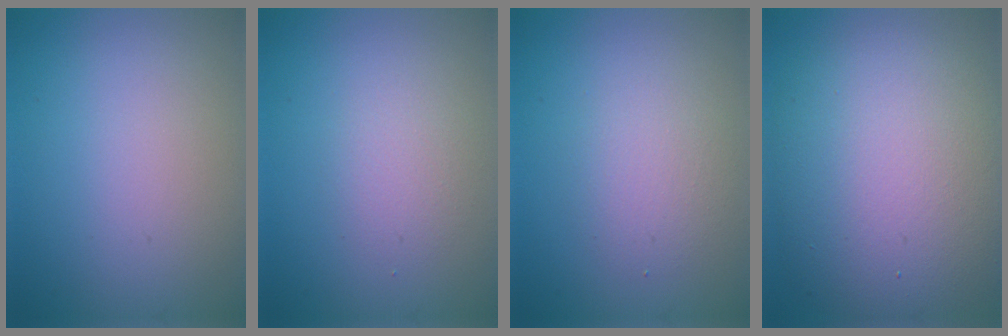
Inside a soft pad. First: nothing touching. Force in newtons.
{"total": 1.7, "press": 1.7, "slide": 0.1}
{"total": 2.4, "press": 2.4, "slide": 0.0}
{"total": 12.9, "press": 12.9, "slide": 0.5}